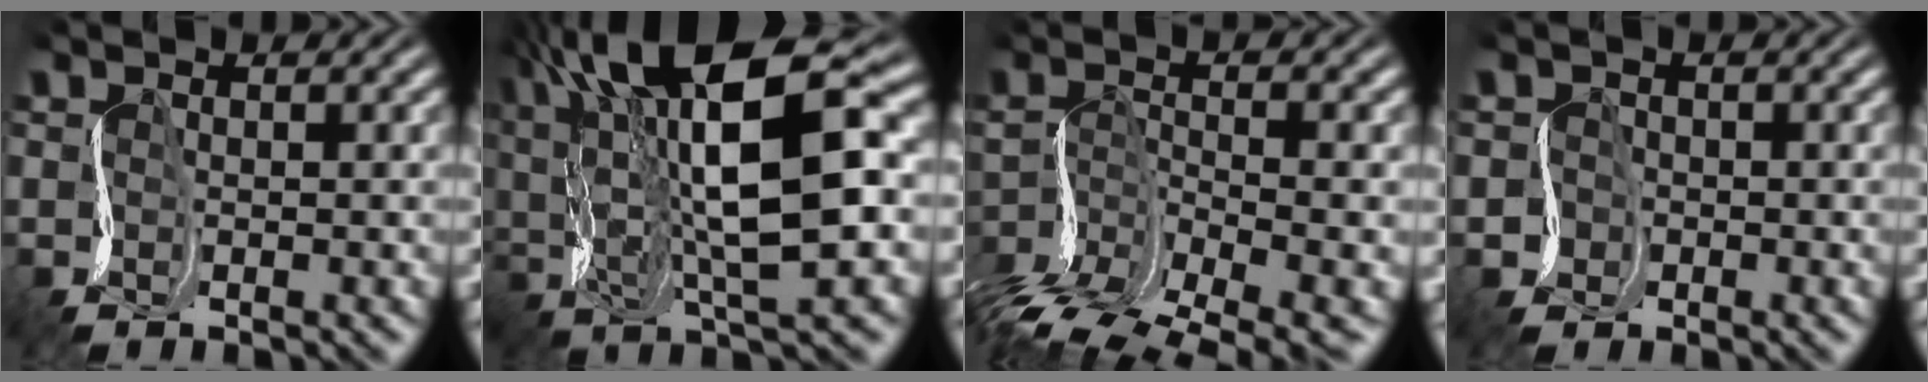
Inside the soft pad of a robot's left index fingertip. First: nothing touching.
{"total": 14.6, "force": [4.2, 4.5, 13.3], "torque": [-0.232, 0.017, 0.065]}
{"total": 7.9, "force": [-5.2, 2.3, 5.6], "torque": [-0.100, -0.005, -0.096]}
{"total": 1.4, "force": [-0.3, 1.3, -0.4], "torque": [0.018, 0.001, -0.008]}